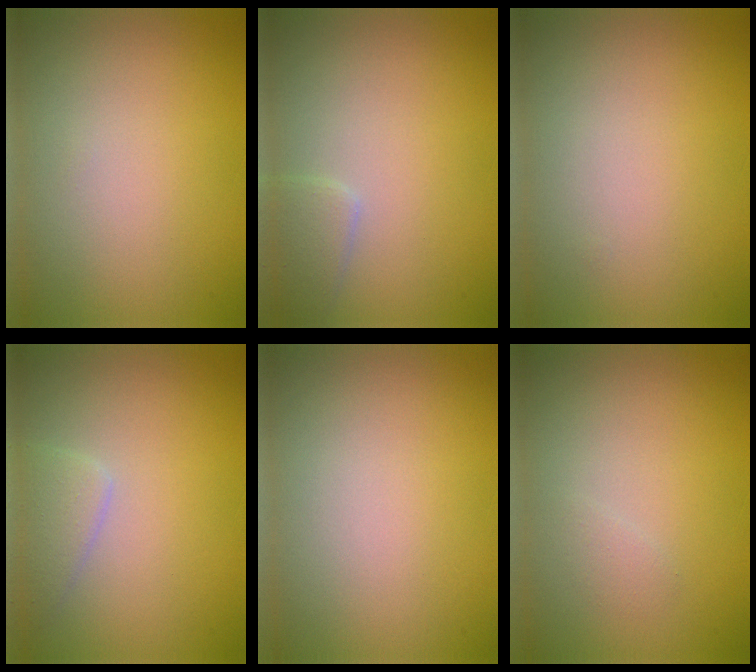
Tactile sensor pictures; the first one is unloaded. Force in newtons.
{"total": 1.7, "press": 1.7, "slide": 0.1}
{"total": 0.0}
{"total": 1.9, "press": 1.9, "slide": 0.2}
{"total": 0.0}
{"total": 0.7, "press": 0.7, "slide": 0.0}